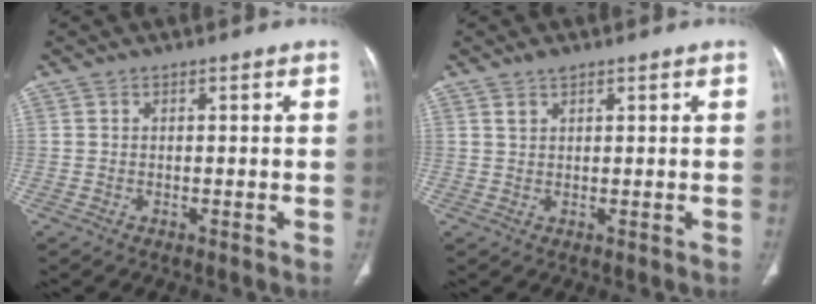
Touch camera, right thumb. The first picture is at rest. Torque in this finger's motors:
{"motor_torque": [-0.71, 0.50, -0.06, 0.21, 0.00]}